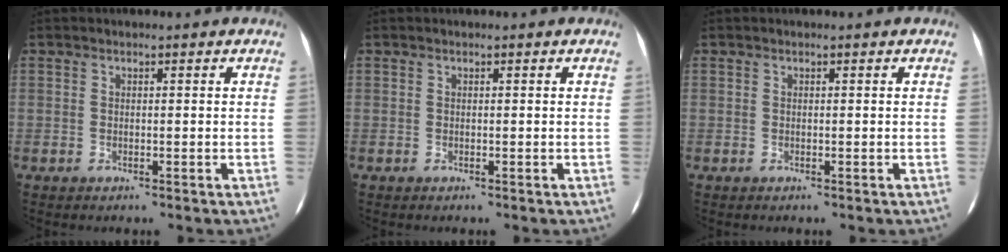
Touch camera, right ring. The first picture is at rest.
{"total": 0.0}
{"total": 0.0}